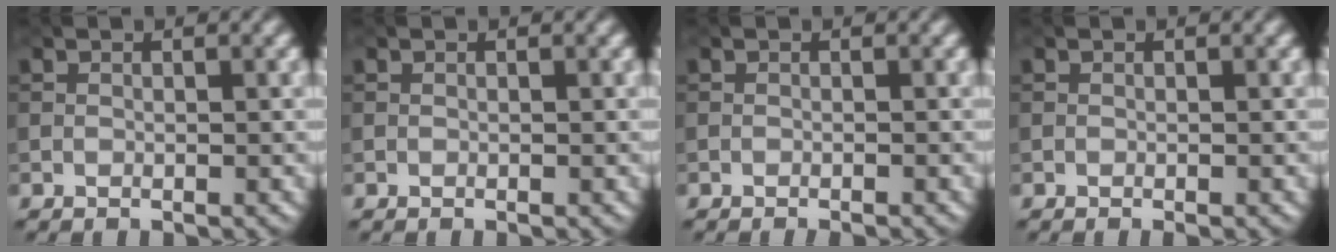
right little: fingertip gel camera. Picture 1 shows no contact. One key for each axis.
{"total": 0.0}
{"total": 1.1, "fx": -0.8, "fy": 0.2, "fz": 0.7, "tx": -0.010, "ty": -0.007, "tz": -0.013}
{"total": 0.8, "fx": -0.3, "fy": 0.2, "fz": 0.7, "tx": -0.010, "ty": -0.001, "tz": -0.006}